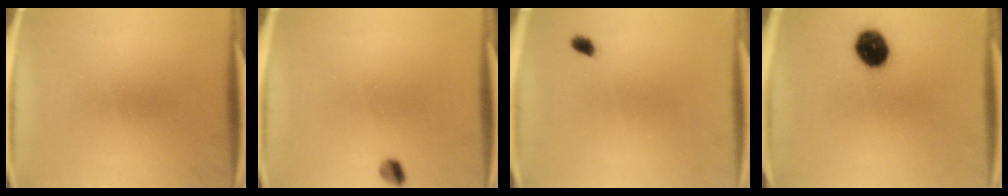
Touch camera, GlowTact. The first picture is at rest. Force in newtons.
{"total": 2.3}
{"total": 1.4}
{"total": 9.6}